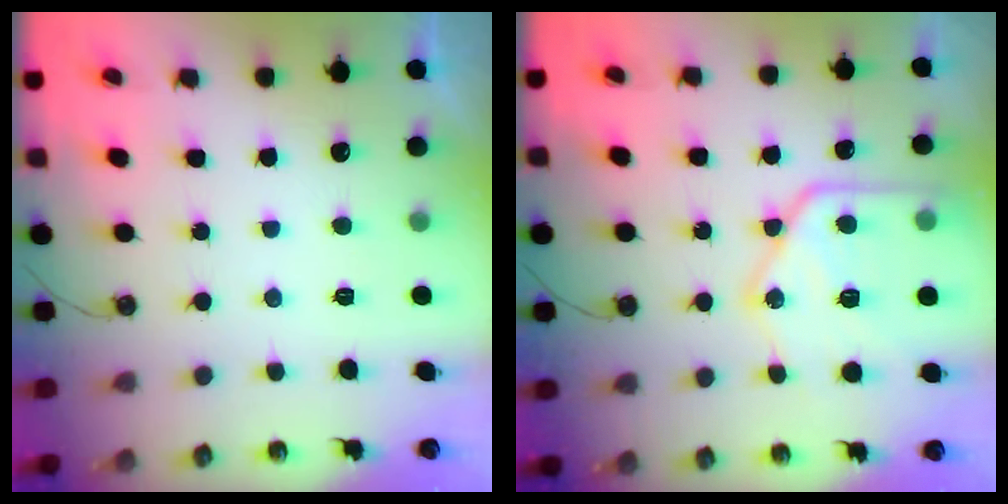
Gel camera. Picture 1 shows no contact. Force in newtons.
{"total": 19.5, "press": 19.4, "slide": 1.9}